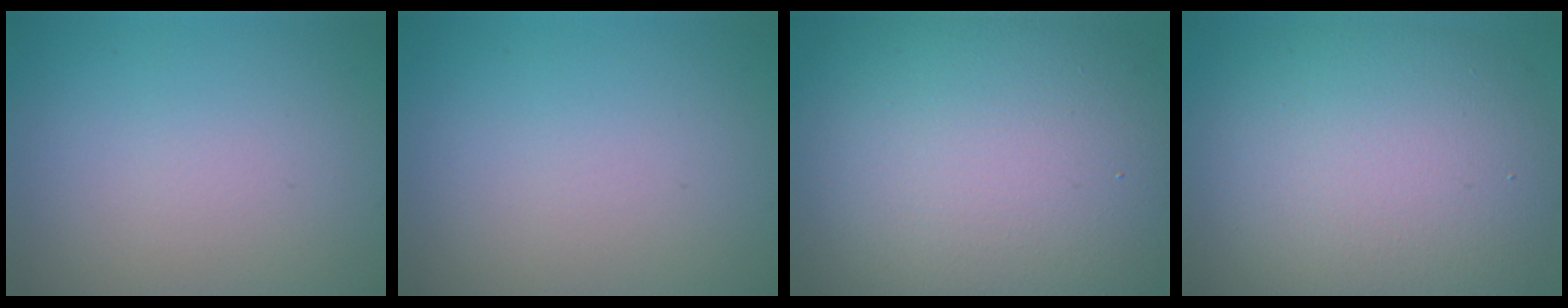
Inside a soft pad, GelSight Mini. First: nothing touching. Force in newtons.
{"total": 0.0}
{"total": 17.4, "press": 17.4, "slide": 1.0}
{"total": 13.1, "press": 13.1, "slide": 0.4}